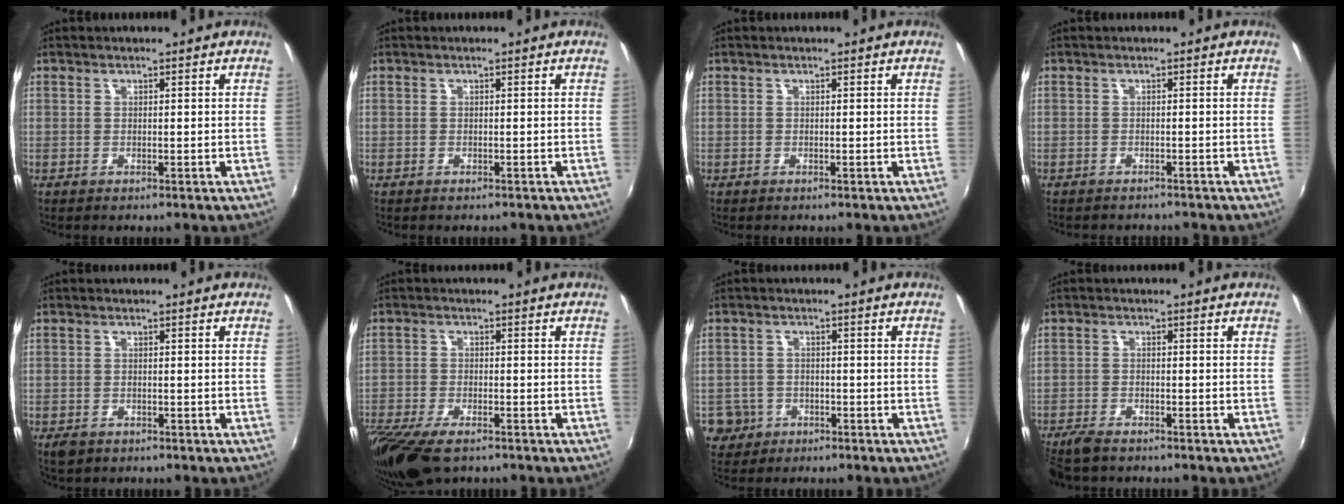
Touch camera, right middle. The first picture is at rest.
{"total": 0.7, "force": [0.0, -0.6, -0.2], "torque": [0.007, -0.003, 0.001]}
{"total": 0.0}
{"total": 1.9, "force": [-1.9, 0.0, 0.2], "torque": [-0.006, -0.011, -0.027]}
{"total": 2.6, "force": [-1.7, 1.6, 1.2], "torque": [-0.028, -0.006, -0.028]}
{"total": 12.8, "force": [-9.1, 4.9, 7.5], "torque": [-0.185, -0.053, -0.167]}
{"total": 4.3, "force": [-1.7, 3.9, 0.7], "torque": [-0.024, 0.004, -0.025]}
{"total": 4.9, "force": [-4.2, 1.5, 2.1], "torque": [-0.061, -0.018, -0.081]}